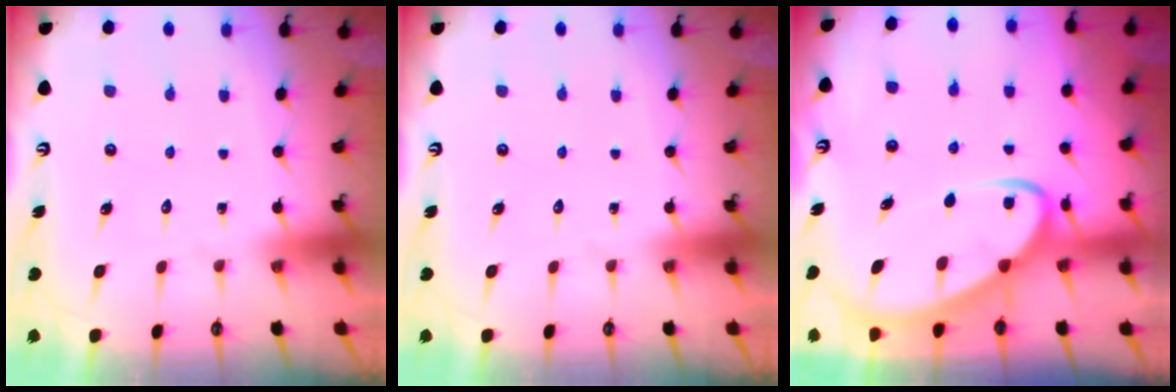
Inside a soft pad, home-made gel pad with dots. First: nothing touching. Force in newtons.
{"total": 0.0}
{"total": 7.5, "press": 7.5, "slide": 0.7}